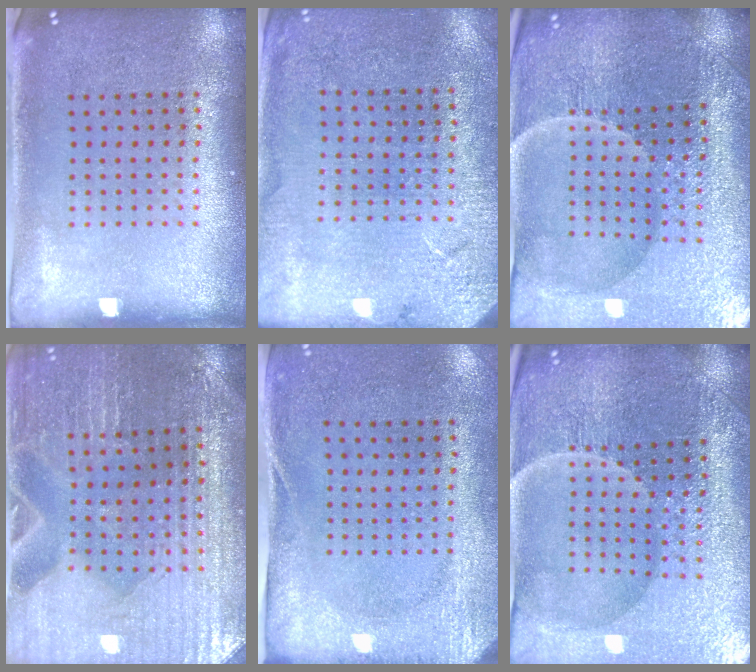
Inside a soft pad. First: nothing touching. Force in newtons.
{"total": 2.7, "press": 2.7, "slide": 0.1}
{"total": 4.6, "press": 4.5, "slide": 1.1}
{"total": 2.2, "press": 2.1, "slide": 0.2}
{"total": 2.7, "press": 2.1, "slide": 1.7}
{"total": 4.6, "press": 4.5, "slide": 1.1}